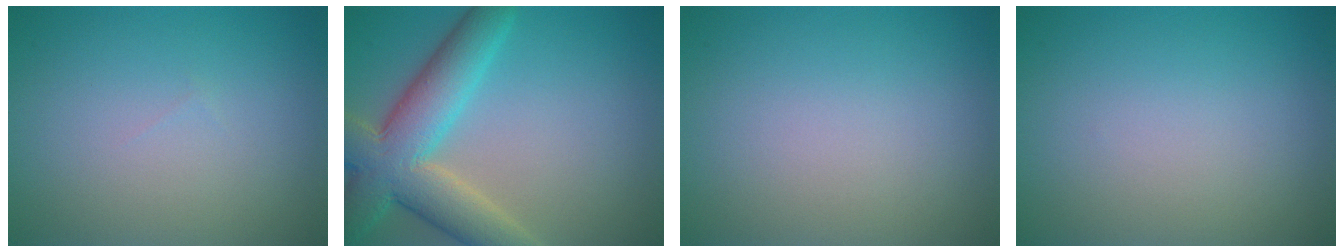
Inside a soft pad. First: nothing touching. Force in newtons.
{"total": 8.6, "press": 8.6, "slide": 0.8}
{"total": 0.0}
{"total": 0.0}